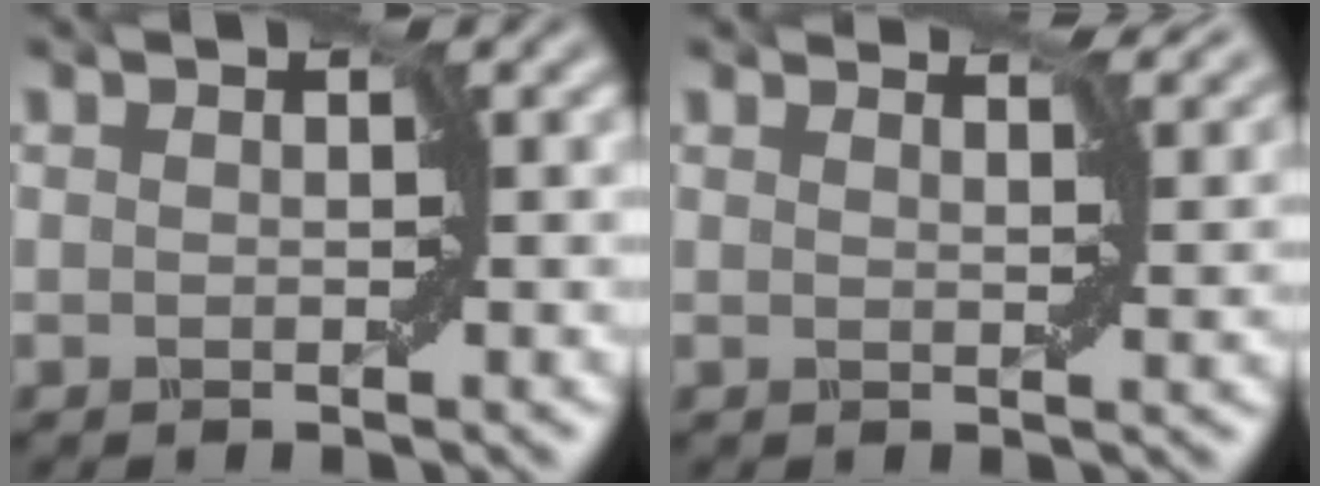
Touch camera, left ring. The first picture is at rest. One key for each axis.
{"total": 2.7, "fx": 2.2, "fy": 0.7, "fz": 1.3, "tx": -0.035, "ty": -0.004, "tz": 0.032}